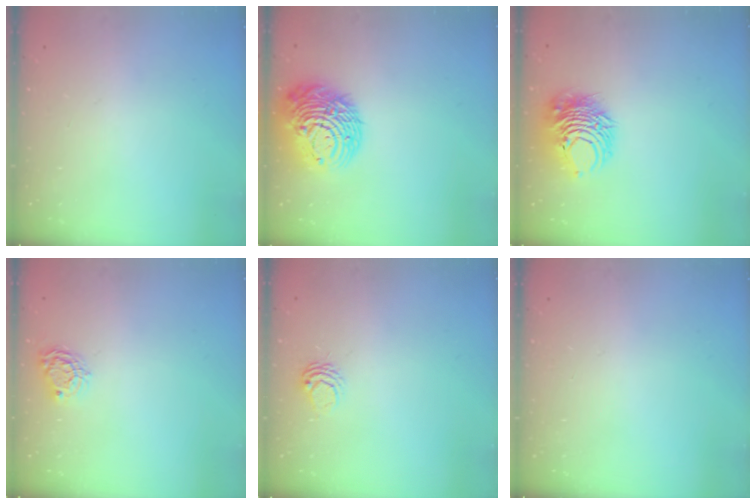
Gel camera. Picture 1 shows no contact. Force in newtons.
{"total": 16.5, "press": 16.4, "slide": 1.6}
{"total": 9.3, "press": 9.3, "slide": 0.3}
{"total": 6.0, "press": 6.0, "slide": 0.4}
{"total": 5.2, "press": 5.2, "slide": 0.4}
{"total": 0.0}